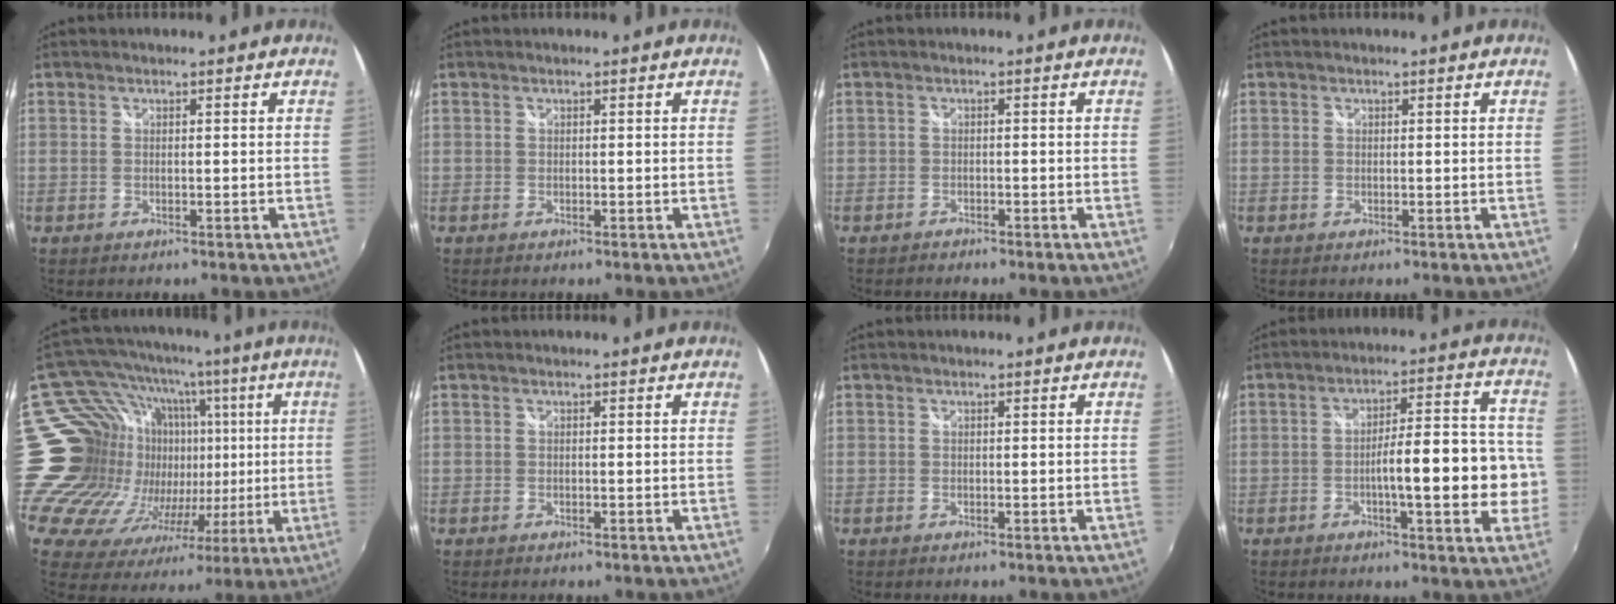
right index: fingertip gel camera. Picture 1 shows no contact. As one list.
[{"total": 0.0}, {"total": 1.7, "force": [-0.8, -1.3, -0.6], "torque": [0.009, -0.008, -0.011]}, {"total": 0.0}, {"total": 25.5, "force": [4.4, 20.3, 14.7], "torque": [-0.305, 0.046, 0.106]}, {"total": 0.0}, {"total": 0.0}, {"total": 12.8, "force": [-2.8, 2.9, 12.2], "torque": [-0.182, 0.010, -0.038]}]